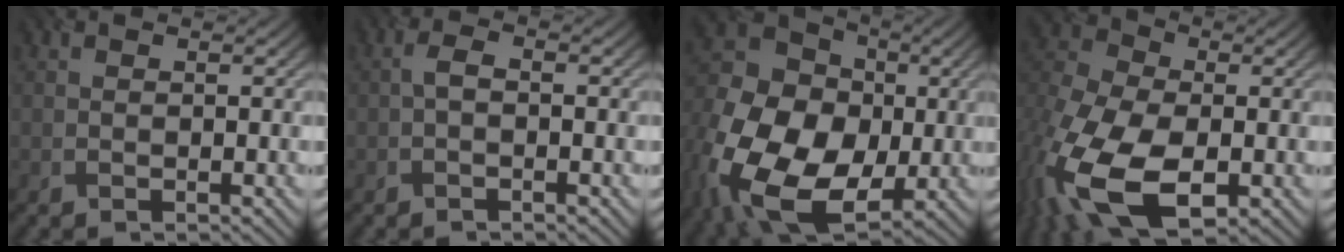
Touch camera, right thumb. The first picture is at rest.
{"total": 1.6, "force": [-0.4, 0.8, 1.4], "torque": [-0.031, 0.007, -0.011]}
{"total": 22.4, "force": [-5.2, 16.9, 13.7], "torque": [-0.312, -0.041, -0.109]}
{"total": 18.2, "force": [-7.2, 10.4, 13.1], "torque": [-0.333, -0.045, -0.133]}